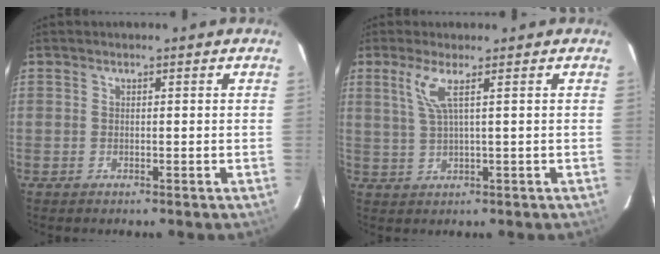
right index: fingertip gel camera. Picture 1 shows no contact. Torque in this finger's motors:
{"motor_torque": [0.30, 0.07, 0.14, 0.07]}